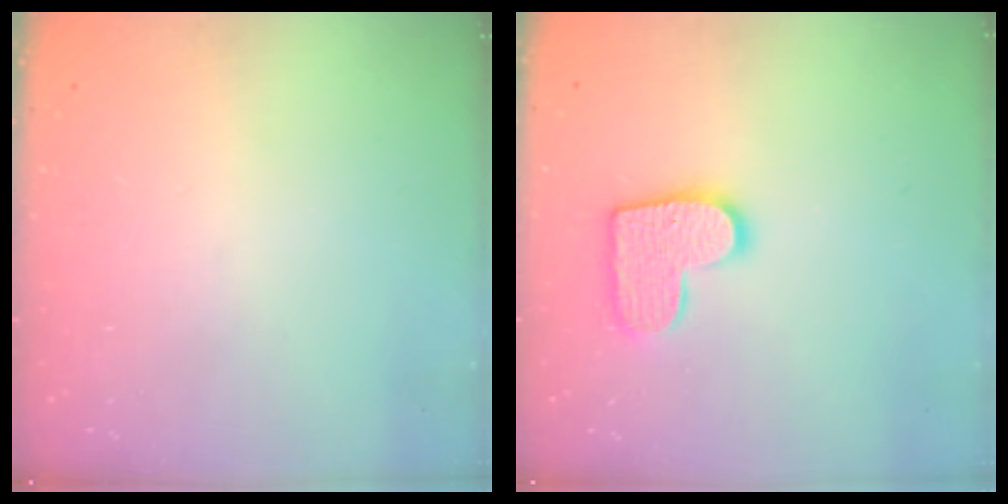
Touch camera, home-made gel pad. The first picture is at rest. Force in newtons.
{"total": 11.6, "press": 11.6, "slide": 0.6}